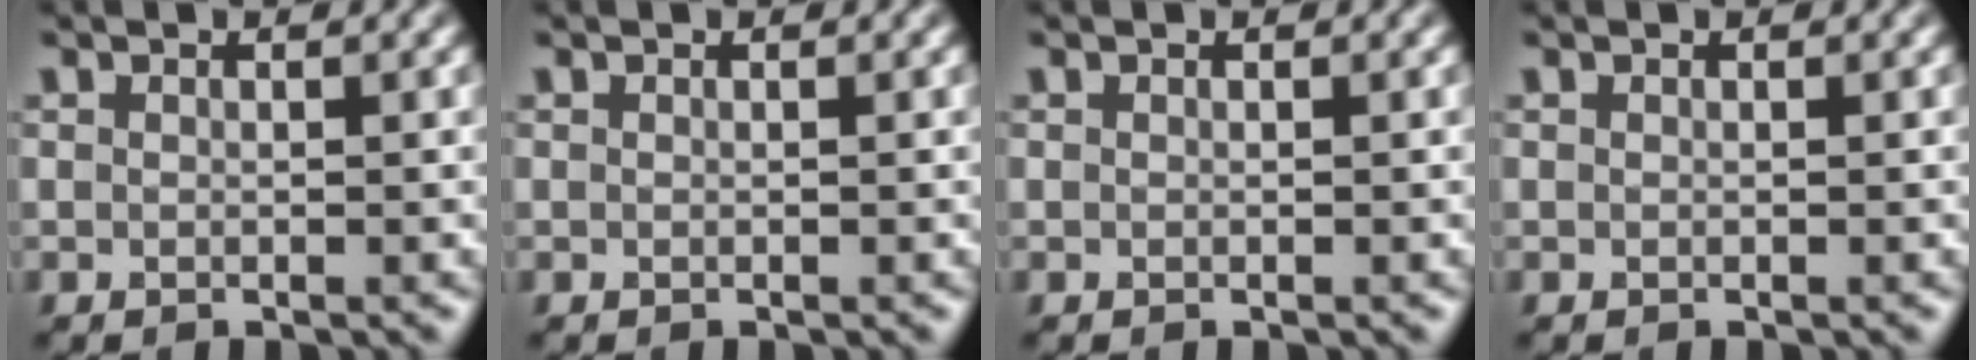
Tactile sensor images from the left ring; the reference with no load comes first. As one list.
[{"total": 0.0}, {"total": 0.0}, {"total": 0.0}]